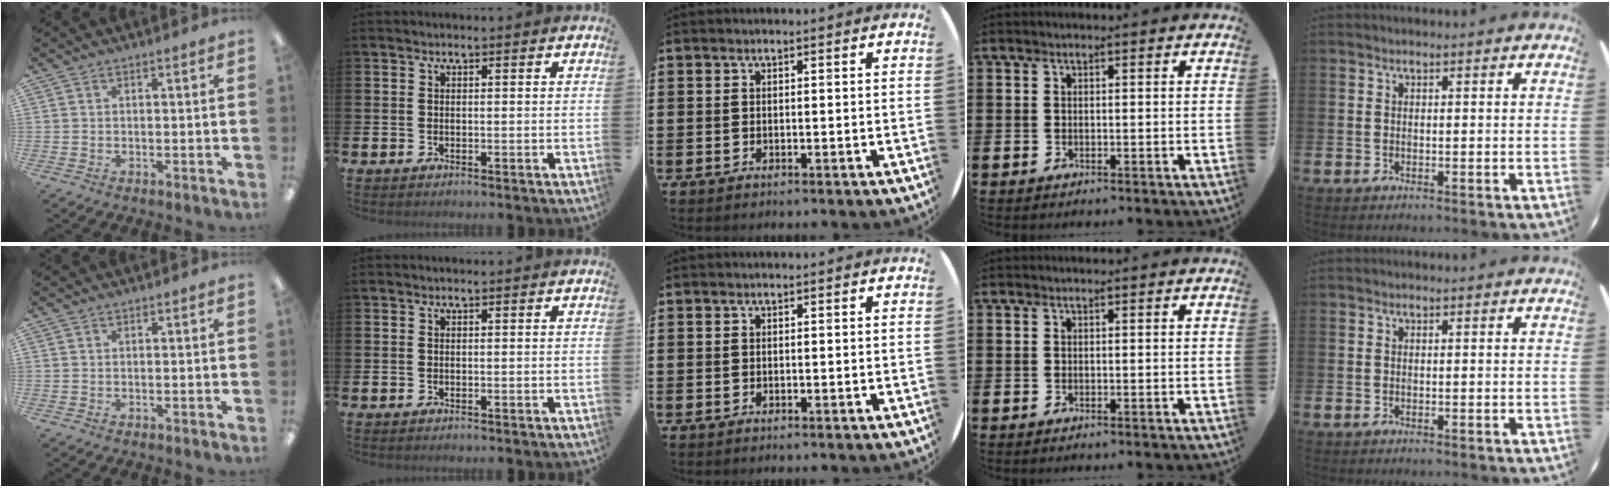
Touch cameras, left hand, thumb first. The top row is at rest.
{}